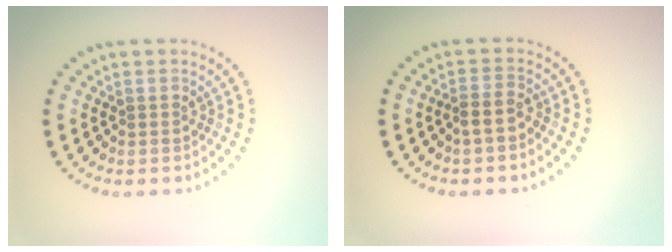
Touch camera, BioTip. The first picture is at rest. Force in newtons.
{"total": 1.7, "press": 1.3, "slide": 1.1}